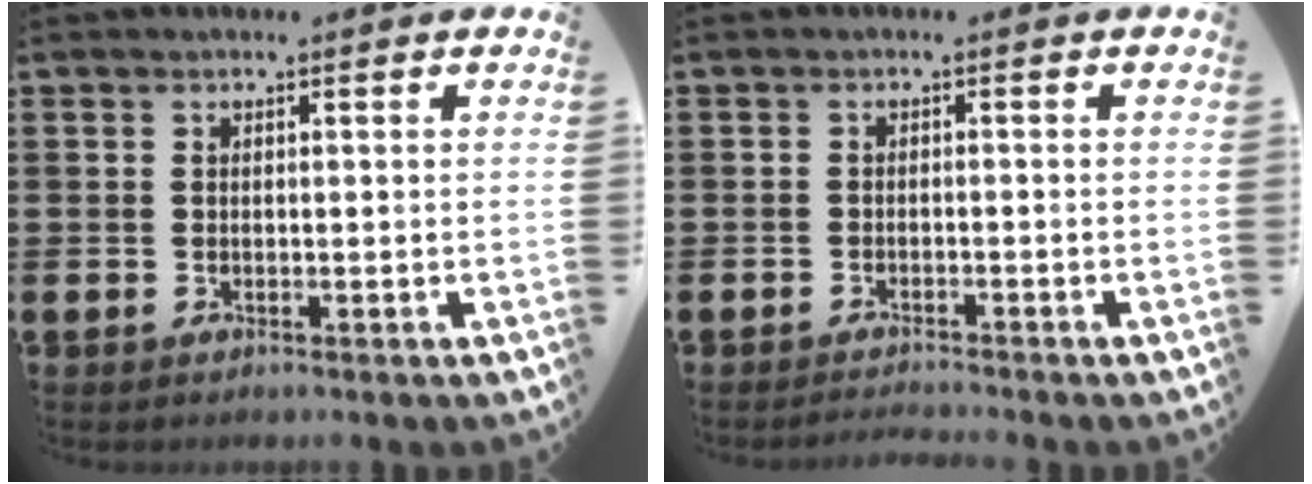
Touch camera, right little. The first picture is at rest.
{"total": 1.1, "force": [-1.1, -0.2, 0.0], "torque": [-0.002, 0.000, -0.021]}